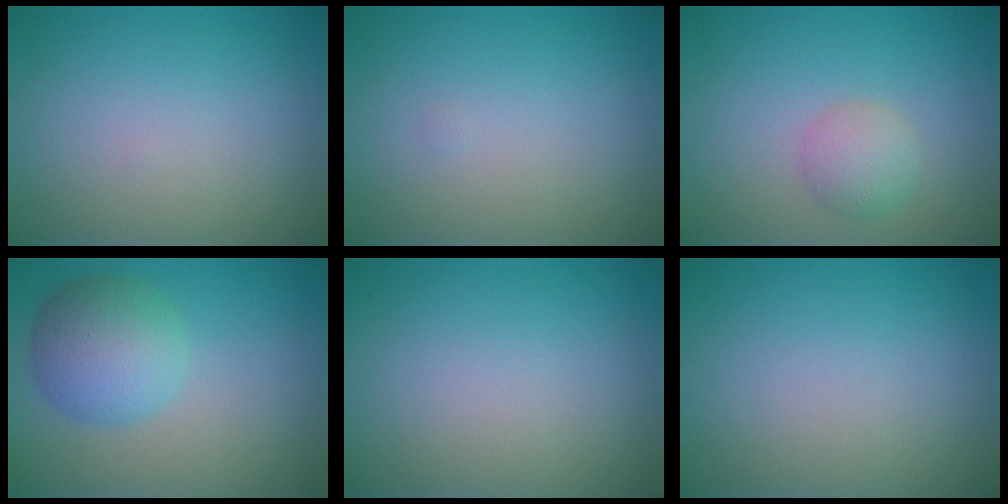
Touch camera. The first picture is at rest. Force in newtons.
{"total": 0.0}
{"total": 2.2, "press": 2.2, "slide": 0.0}
{"total": 5.3, "press": 5.3, "slide": 0.1}
{"total": 0.0}
{"total": 0.0}